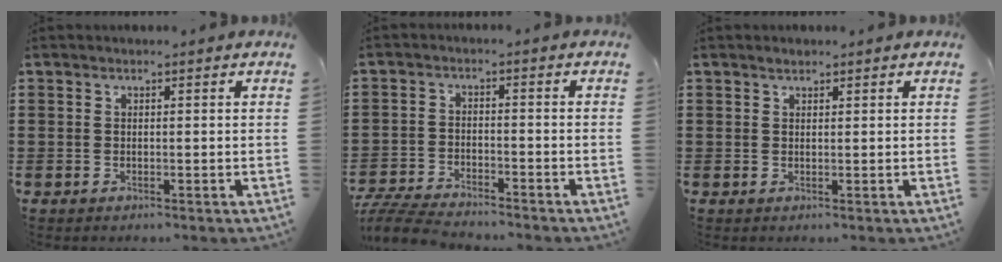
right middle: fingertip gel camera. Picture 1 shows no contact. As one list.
[{"total": 6.1, "force": [-5.9, 0.8, 1.3], "torque": [-0.034, 0.004, -0.117]}, {"total": 0.9, "force": [0.8, 0.4, 0.1], "torque": [-0.004, 0.002, 0.015]}]